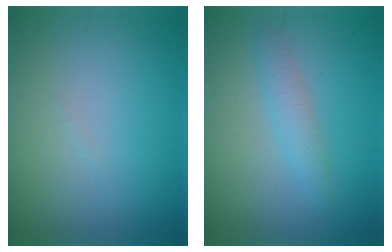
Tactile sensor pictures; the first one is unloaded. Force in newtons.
{"total": 1.8, "press": 1.8, "slide": 0.1}